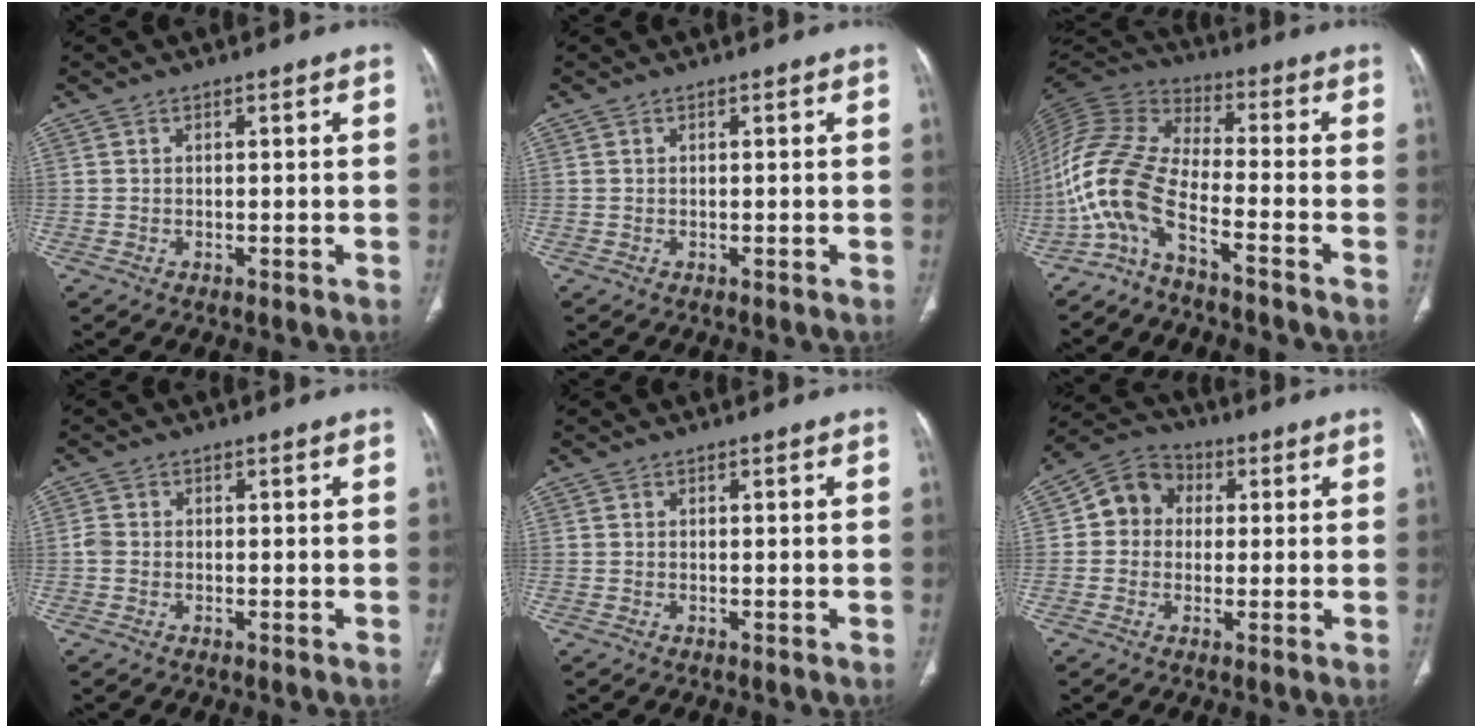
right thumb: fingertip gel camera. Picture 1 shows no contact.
{"total": 0.0}
{"total": 13.0, "force": [-7.3, 4.5, 9.7], "torque": [-0.223, 0.073, -0.152]}
{"total": 1.5, "force": [-0.3, 1.2, 0.8], "torque": [-0.018, 0.002, -0.009]}
{"total": 0.0}
{"total": 8.1, "force": [0.8, 7.2, 3.6], "torque": [-0.039, 0.019, -0.001]}